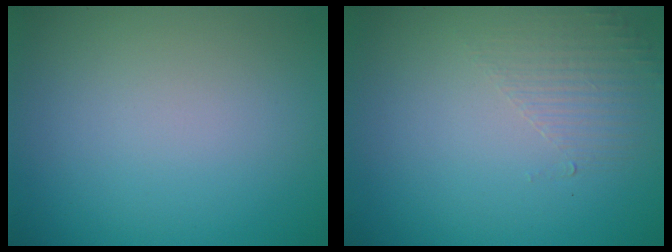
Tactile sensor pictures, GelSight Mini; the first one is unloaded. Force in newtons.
{"total": 1.6, "press": 0.4, "slide": 1.5}